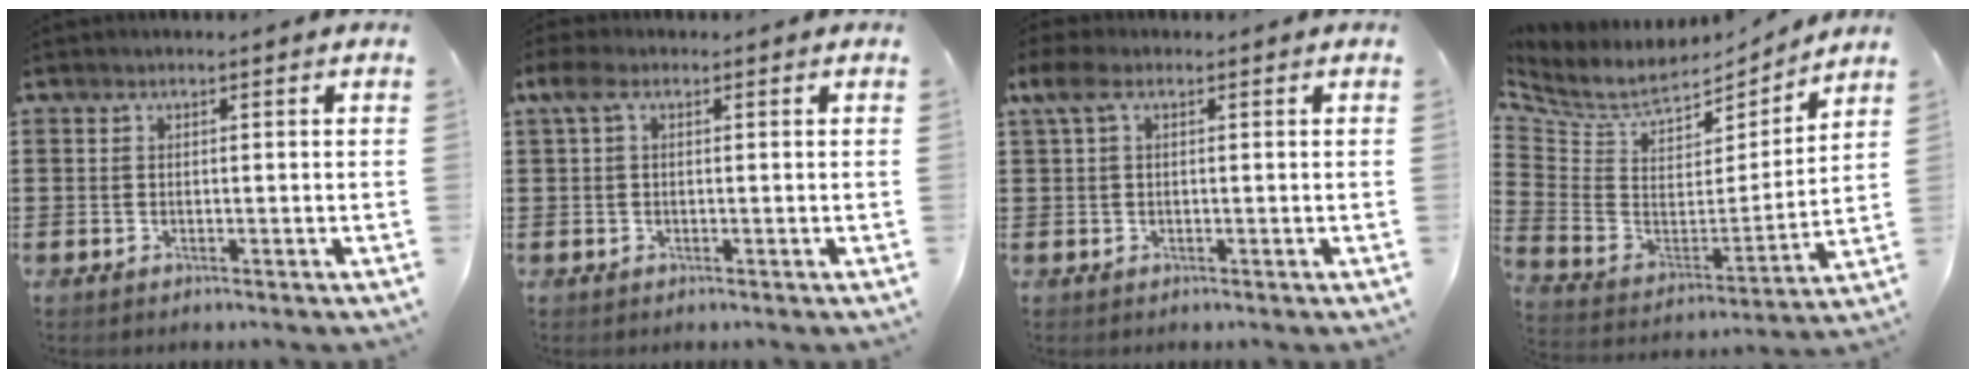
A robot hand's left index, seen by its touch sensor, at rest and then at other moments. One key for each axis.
{"total": 2.4, "fx": -0.1, "fy": 1.2, "fz": 2.1, "tx": -0.053, "ty": 0.003, "tz": -0.007}
{"total": 3.0, "fx": 0.3, "fy": 1.5, "fz": 2.7, "tx": -0.070, "ty": 0.003, "tz": -0.003}
{"total": 7.3, "fx": 6.0, "fy": 3.1, "fz": 2.8, "tx": -0.090, "ty": -0.043, "tz": 0.105}